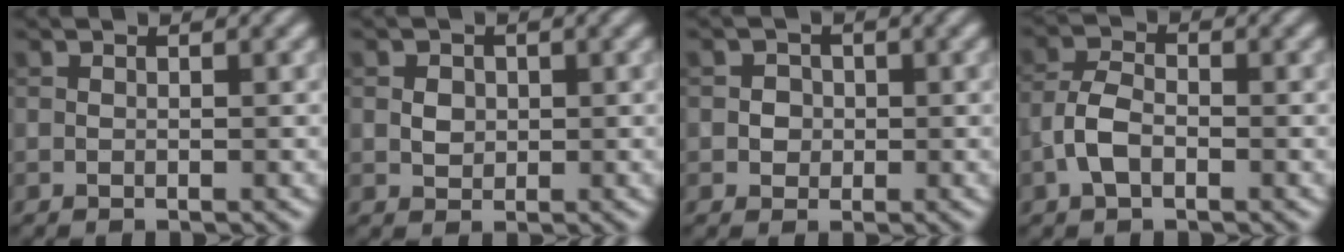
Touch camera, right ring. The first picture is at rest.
{"total": 1.5, "force": [0.1, 1.3, 0.8], "torque": [-0.014, -0.001, 0.002]}
{"total": 1.8, "force": [0.1, 1.6, 0.6], "torque": [0.006, 0.005, 0.000]}
{"total": 3.2, "force": [-1.3, 1.8, 2.3], "torque": [-0.045, 0.006, -0.033]}